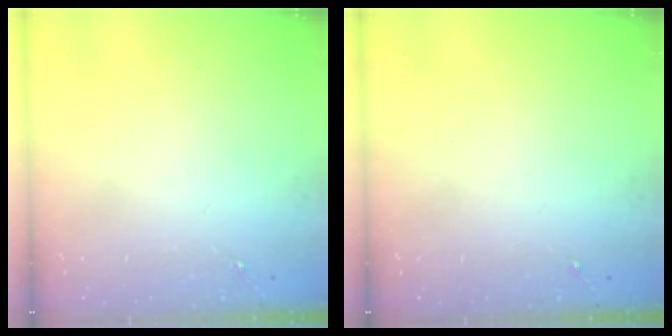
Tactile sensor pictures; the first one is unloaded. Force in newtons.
{"total": 0.0}